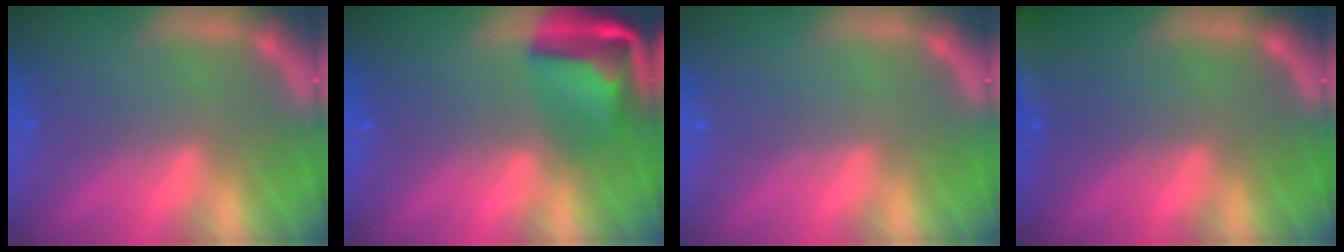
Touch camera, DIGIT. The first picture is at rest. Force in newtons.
{"total": 7.4}
{"total": 0.0}
{"total": 8.0}